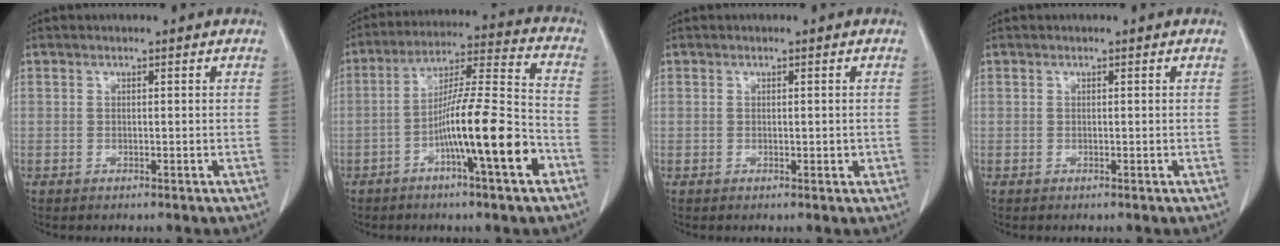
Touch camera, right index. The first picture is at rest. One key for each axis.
{"total": 14.8, "fx": -5.7, "fy": 0.5, "fz": 13.6, "tx": -0.230, "ty": 0.003, "tz": -0.098}
{"total": 1.2, "fx": -0.1, "fy": 0.7, "fz": 1.0, "tx": -0.013, "ty": 0.001, "tz": 0.003}
{"total": 0.0}